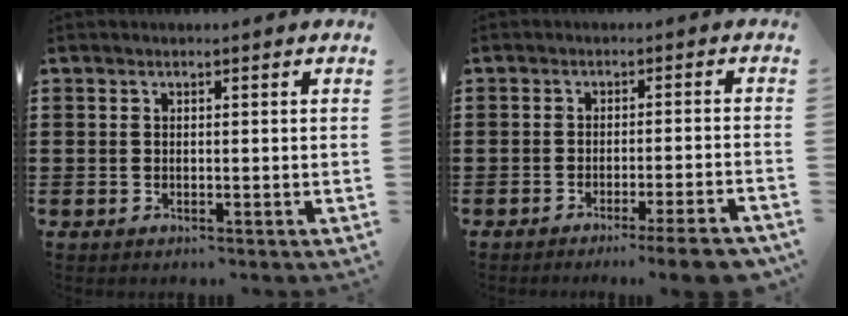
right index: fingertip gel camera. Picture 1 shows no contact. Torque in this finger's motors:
{"motor_torque": [2.14, 0.00, 0.43, 0.05]}